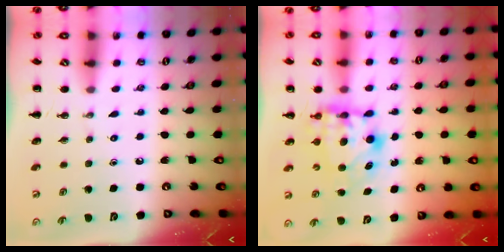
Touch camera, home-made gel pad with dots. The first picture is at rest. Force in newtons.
{"total": 6.4, "press": 6.4, "slide": 0.6}